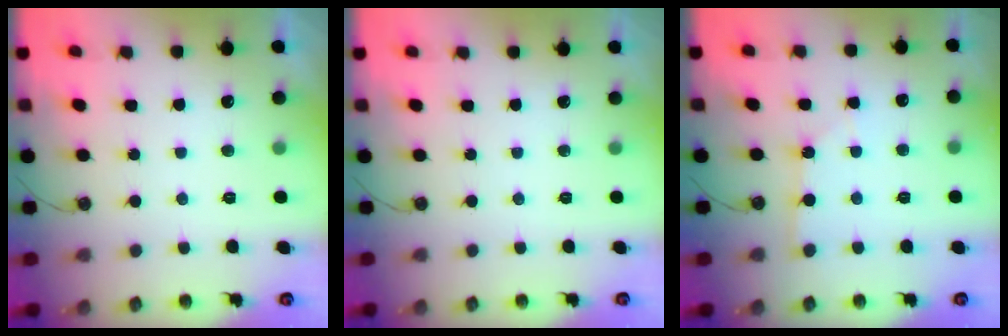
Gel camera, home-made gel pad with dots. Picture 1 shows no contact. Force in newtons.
{"total": 0.0}
{"total": 2.2, "press": 2.2, "slide": 0.4}